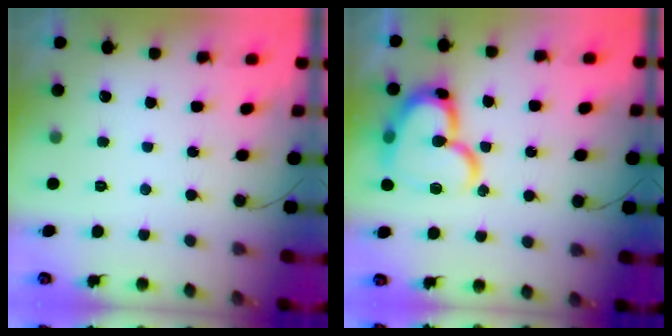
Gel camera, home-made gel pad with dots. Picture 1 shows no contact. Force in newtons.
{"total": 20.0, "press": 19.9, "slide": 2.5}